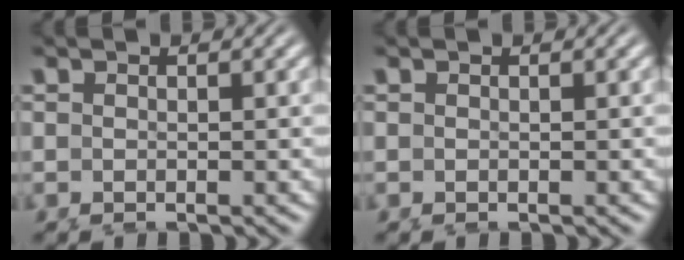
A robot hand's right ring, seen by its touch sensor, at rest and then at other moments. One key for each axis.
{"total": 0.0}